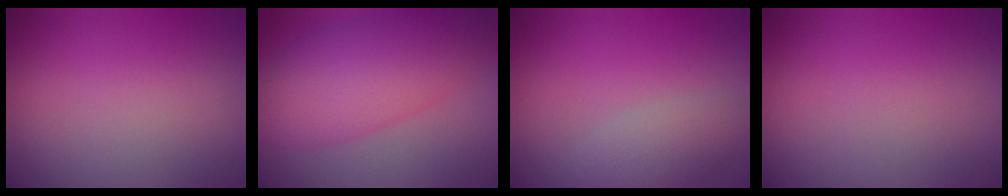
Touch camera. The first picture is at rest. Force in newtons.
{"total": 7.1, "press": 7.1, "slide": 0.1}
{"total": 2.7, "press": 2.7, "slide": 0.2}
{"total": 0.0}